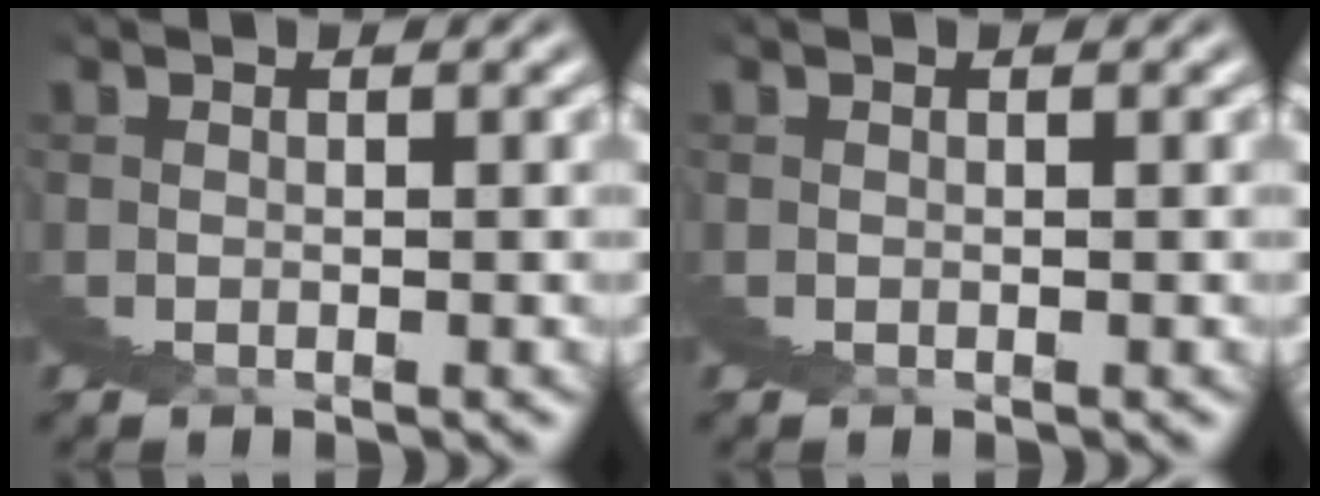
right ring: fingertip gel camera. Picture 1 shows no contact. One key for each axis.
{"total": 0.0}